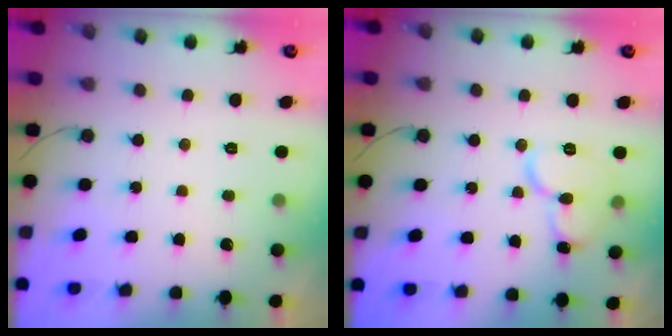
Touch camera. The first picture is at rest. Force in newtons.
{"total": 10.3, "press": 10.2, "slide": 1.2}